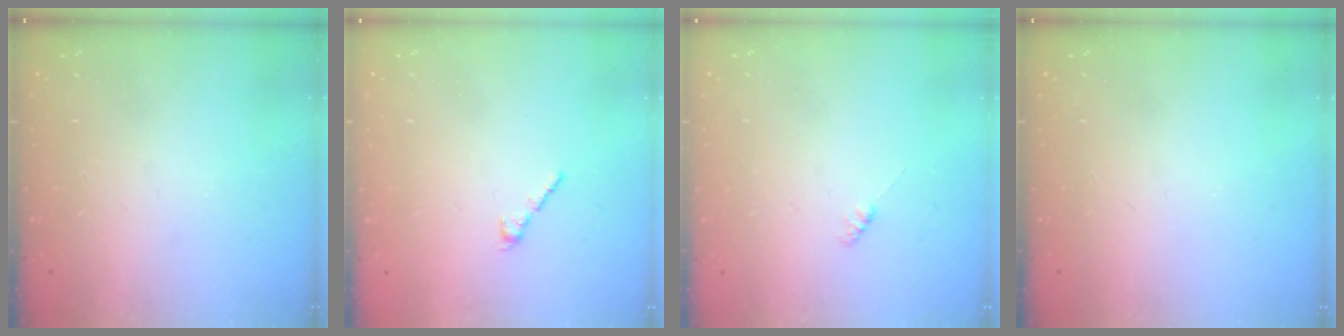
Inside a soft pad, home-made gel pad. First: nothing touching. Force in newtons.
{"total": 2.5, "press": 2.4, "slide": 0.7}
{"total": 1.9, "press": 1.9, "slide": 0.3}
{"total": 0.0}